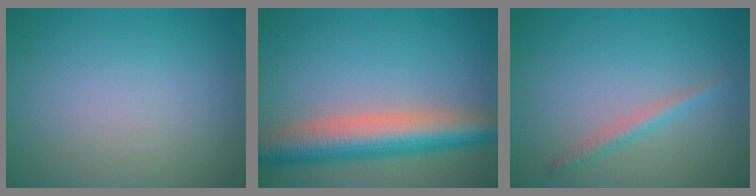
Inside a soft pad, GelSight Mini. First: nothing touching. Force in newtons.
{"total": 7.7, "press": 7.7, "slide": 0.4}
{"total": 1.5, "press": 1.5, "slide": 0.0}